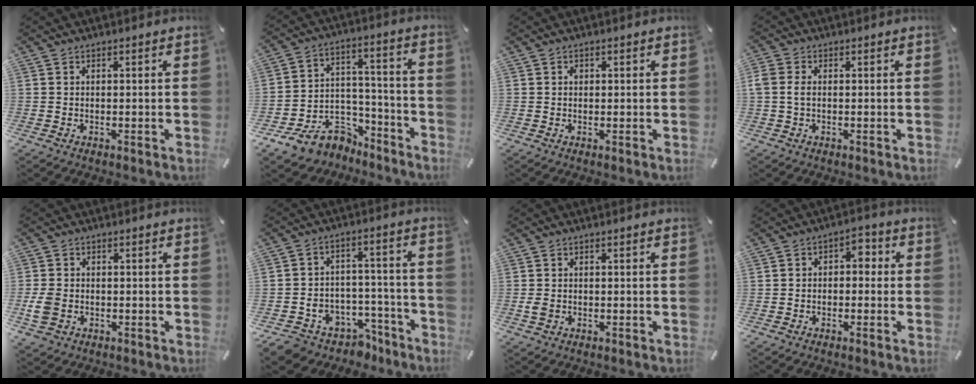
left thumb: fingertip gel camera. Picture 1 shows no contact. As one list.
[{"total": 13.2, "force": [-7.9, 9.5, 4.8], "torque": [-0.078, 0.054, -0.130]}, {"total": 0.7, "force": [0.2, 0.6, 0.3], "torque": [-0.006, 0.003, 0.002]}, {"total": 3.0, "force": [0.0, 2.0, 2.2], "torque": [-0.049, 0.003, -0.002]}, {"total": 5.6, "force": [-1.3, 4.6, 3.0], "torque": [-0.075, 0.004, -0.025]}, {"total": 7.8, "force": [-3.6, 6.8, 1.5], "torque": [-0.023, 0.021, -0.051]}, {"total": 1.9, "force": [-0.4, 1.4, 1.2], "torque": [-0.028, 0.000, -0.009]}, {"total": 3.8, "force": [-1.3, 2.8, 2.2], "torque": [-0.035, 0.014, -0.030]}]